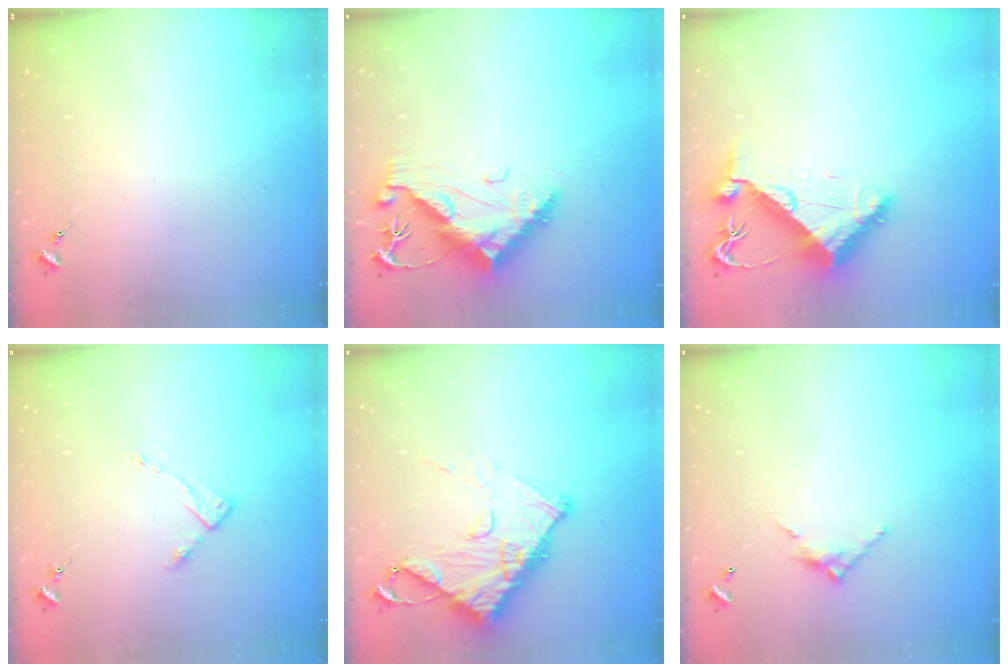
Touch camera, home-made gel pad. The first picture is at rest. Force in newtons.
{"total": 13.3, "press": 13.2, "slide": 1.3}
{"total": 10.3, "press": 10.2, "slide": 1.5}
{"total": 2.8, "press": 2.8, "slide": 0.4}
{"total": 14.0, "press": 13.9, "slide": 1.3}
{"total": 6.7, "press": 6.7, "slide": 0.4}